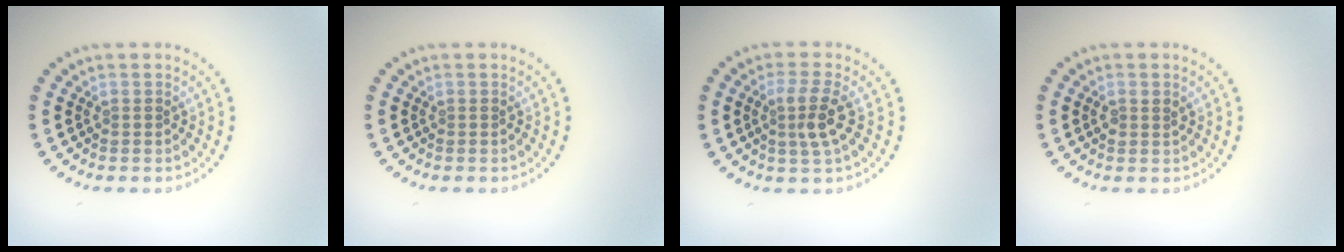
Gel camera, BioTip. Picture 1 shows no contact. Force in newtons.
{"total": 0.0}
{"total": 2.7, "press": 2.4, "slide": 1.3}
{"total": 1.1, "press": 1.0, "slide": 0.4}